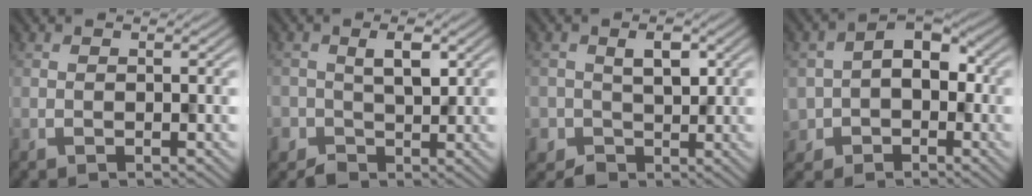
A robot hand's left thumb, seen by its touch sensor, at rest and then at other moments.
{"total": 2.4, "force": [-0.1, 2.1, 1.1], "torque": [-0.010, -0.003, 0.000]}
{"total": 3.7, "force": [-0.3, 3.4, 1.4], "torque": [-0.017, -0.003, -0.003]}
{"total": 6.3, "force": [-1.2, 5.2, 3.3], "torque": [-0.058, -0.007, -0.033]}